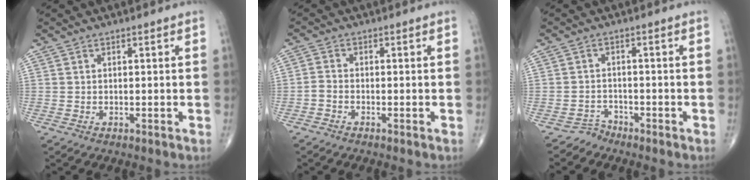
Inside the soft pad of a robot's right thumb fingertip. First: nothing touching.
{"total": 1.6, "force": [-1.1, 0.8, 0.9], "torque": [-0.025, 0.009, -0.026]}
{"total": 2.3, "force": [-1.9, 0.7, -1.0], "torque": [0.033, 0.004, -0.039]}